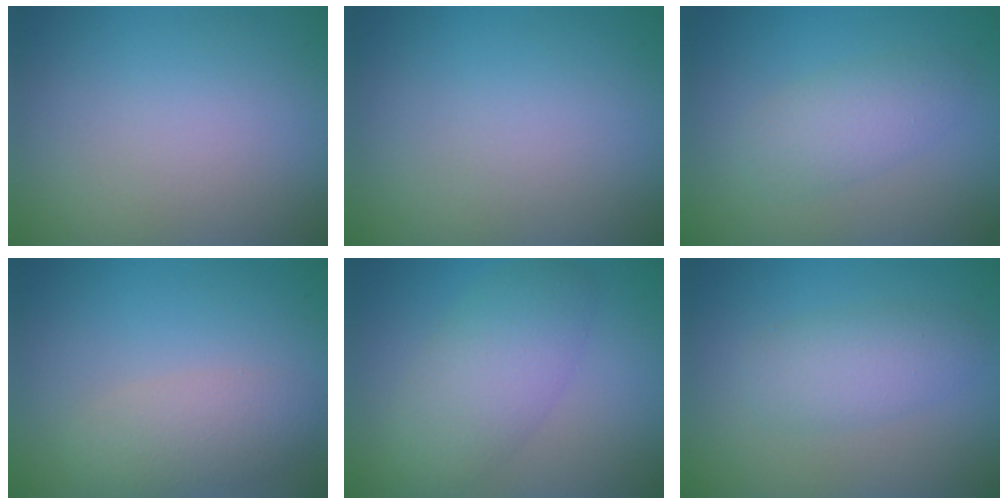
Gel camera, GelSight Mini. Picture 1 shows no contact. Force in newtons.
{"total": 0.0}
{"total": 2.8, "press": 2.8, "slide": 0.1}
{"total": 3.3, "press": 3.2, "slide": 0.0}
{"total": 5.0, "press": 5.0, "slide": 0.4}
{"total": 2.4, "press": 2.3, "slide": 0.1}